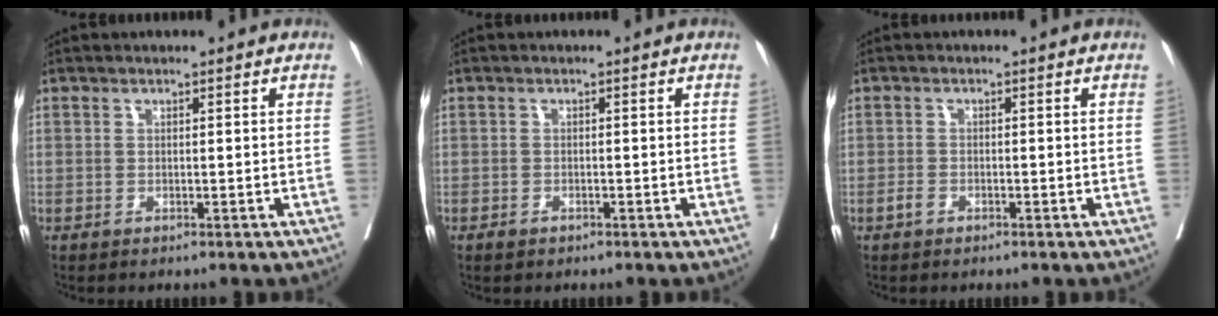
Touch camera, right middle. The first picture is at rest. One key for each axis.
{"total": 1.0, "fx": -0.7, "fy": 0.5, "fz": 0.5, "tx": -0.010, "ty": 0.000, "tz": -0.010}
{"total": 1.1, "fx": -0.8, "fy": 0.6, "fz": 0.6, "tx": -0.016, "ty": 0.001, "tz": -0.013}